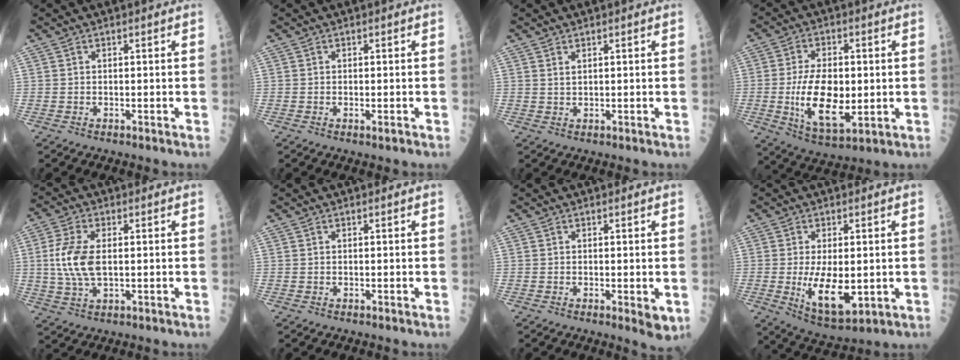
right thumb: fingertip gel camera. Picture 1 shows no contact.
{"total": 1.0, "force": [-0.3, 0.3, 0.9], "torque": [-0.014, -0.002, -0.004]}
{"total": 0.9, "force": [0.6, 0.4, 0.6], "torque": [-0.007, -0.004, 0.013]}
{"total": 14.1, "force": [-1.2, 7.0, 12.2], "torque": [-0.207, -0.011, -0.013]}
{"total": 9.0, "force": [0.5, 4.5, 7.8], "torque": [-0.174, -0.001, 0.010]}
{"total": 0.0}
{"total": 3.0, "force": [-0.5, 0.9, 2.8], "torque": [-0.034, -0.008, -0.009]}
{"total": 11.2, "force": [-1.2, 5.3, 9.8], "torque": [-0.157, -0.022, -0.006]}